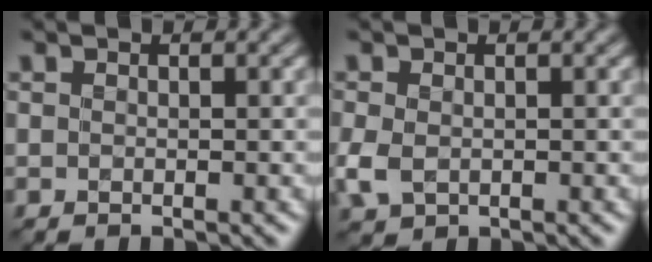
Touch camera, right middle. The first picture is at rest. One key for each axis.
{"total": 2.4, "fx": -0.5, "fy": 1.9, "fz": 1.4, "tx": -0.043, "ty": -0.008, "tz": -0.011}